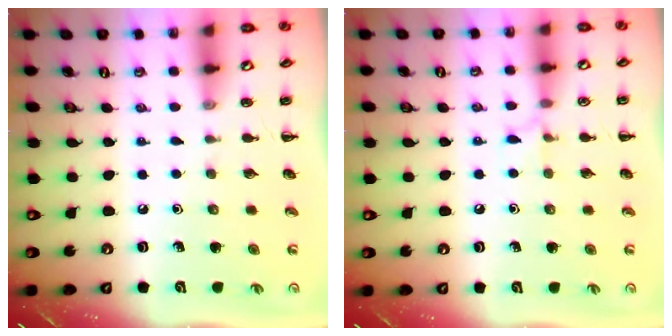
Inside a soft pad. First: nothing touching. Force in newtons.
{"total": 4.5, "press": 4.3, "slide": 1.6}